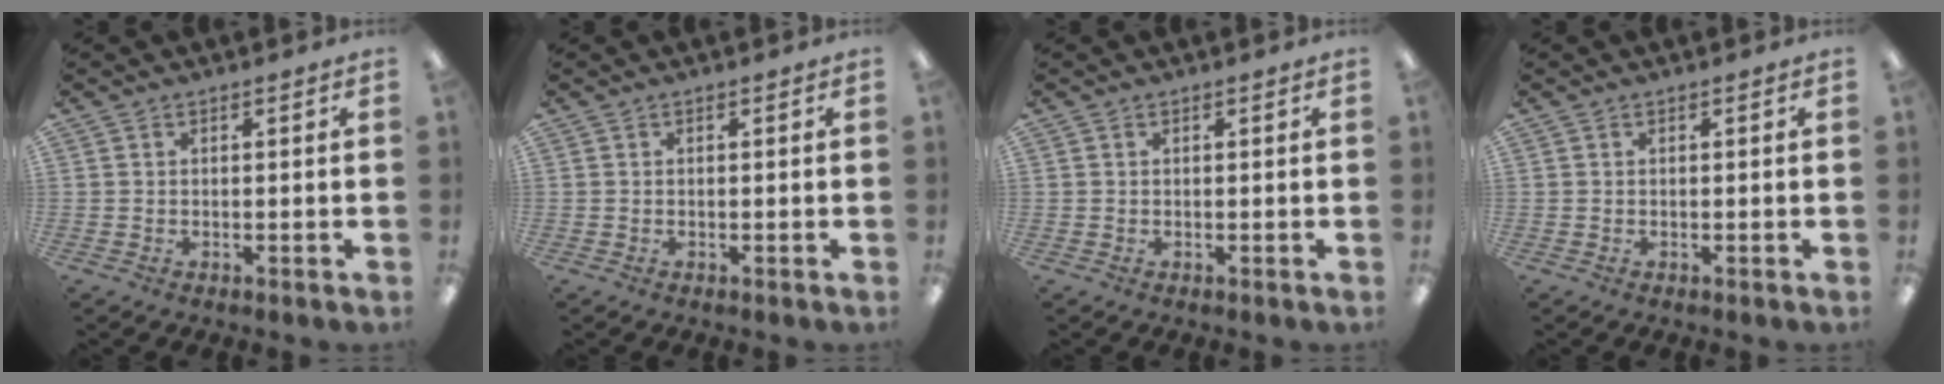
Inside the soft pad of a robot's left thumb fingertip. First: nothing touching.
{"total": 0.0}
{"total": 0.0}
{"total": 0.0}